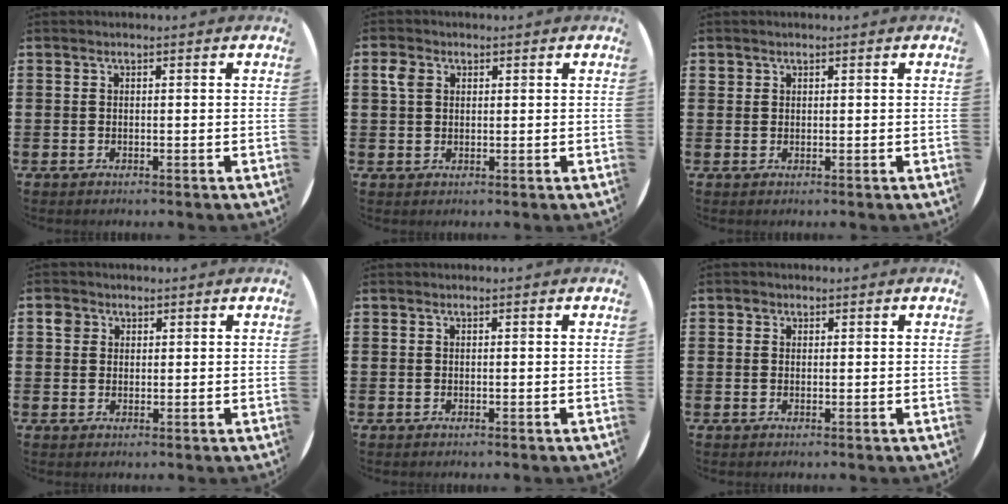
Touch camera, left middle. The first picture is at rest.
{"total": 2.7, "force": [1.3, 1.9, 1.3], "torque": [-0.021, 0.006, 0.022]}
{"total": 0.7, "force": [0.5, 0.5, -0.1], "torque": [0.002, 0.004, 0.011]}
{"total": 1.9, "force": [1.3, 1.4, 0.3], "torque": [0.009, -0.003, 0.022]}
{"total": 0.0}
{"total": 0.8, "force": [0.4, 0.7, 0.1], "torque": [0.007, 0.002, 0.007]}